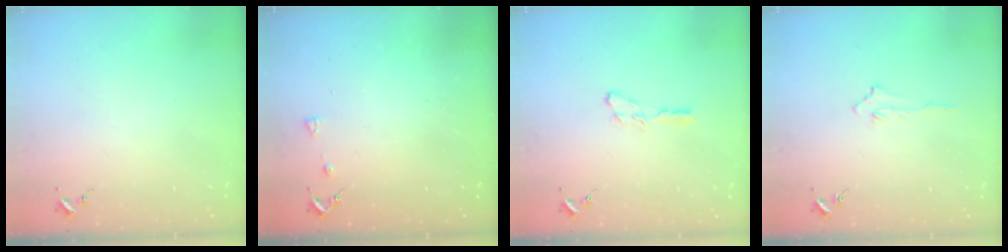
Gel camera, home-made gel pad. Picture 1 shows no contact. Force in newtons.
{"total": 3.3, "press": 3.3, "slide": 0.6}
{"total": 4.3, "press": 4.3, "slide": 0.5}
{"total": 3.2, "press": 3.2, "slide": 0.4}